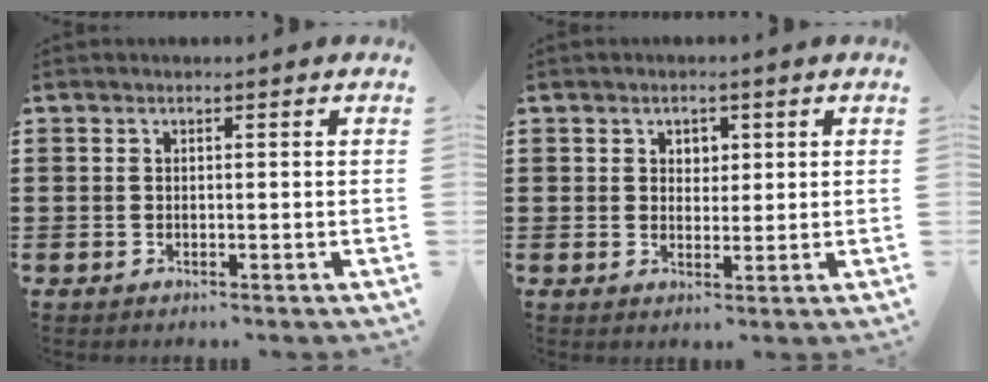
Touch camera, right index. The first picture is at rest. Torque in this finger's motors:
{"motor_torque": [0.09, 0.00, 0.05, 0.03]}